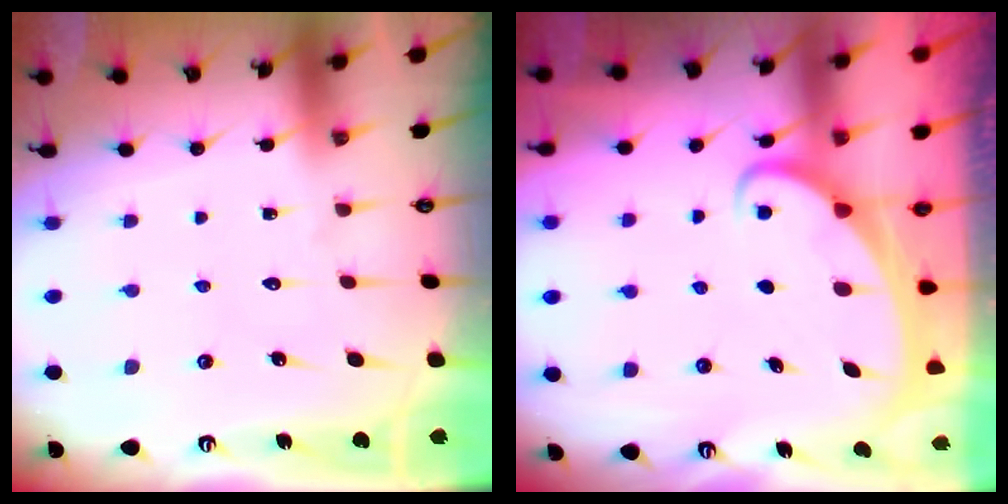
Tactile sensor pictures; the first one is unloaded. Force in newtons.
{"total": 2.4, "press": 2.4, "slide": 0.3}